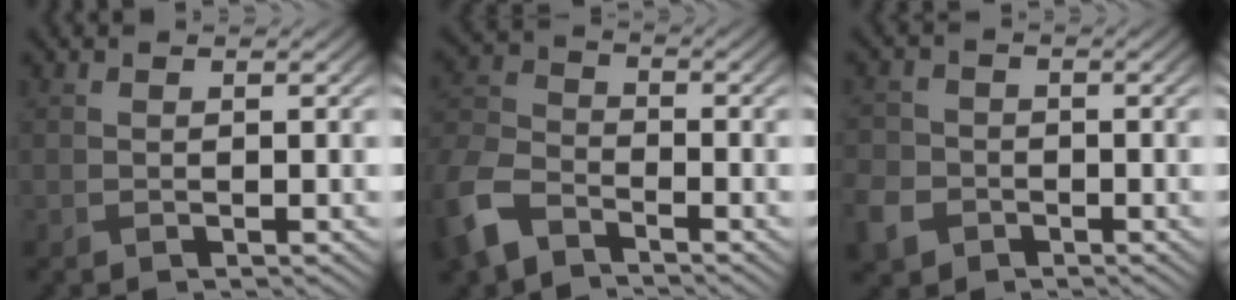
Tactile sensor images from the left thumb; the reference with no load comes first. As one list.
[{"total": 9.0, "force": [-5.9, 5.0, 4.6], "torque": [-0.125, -0.018, -0.136]}, {"total": 4.5, "force": [-2.5, 3.4, 1.6], "torque": [-0.054, -0.007, -0.058]}]